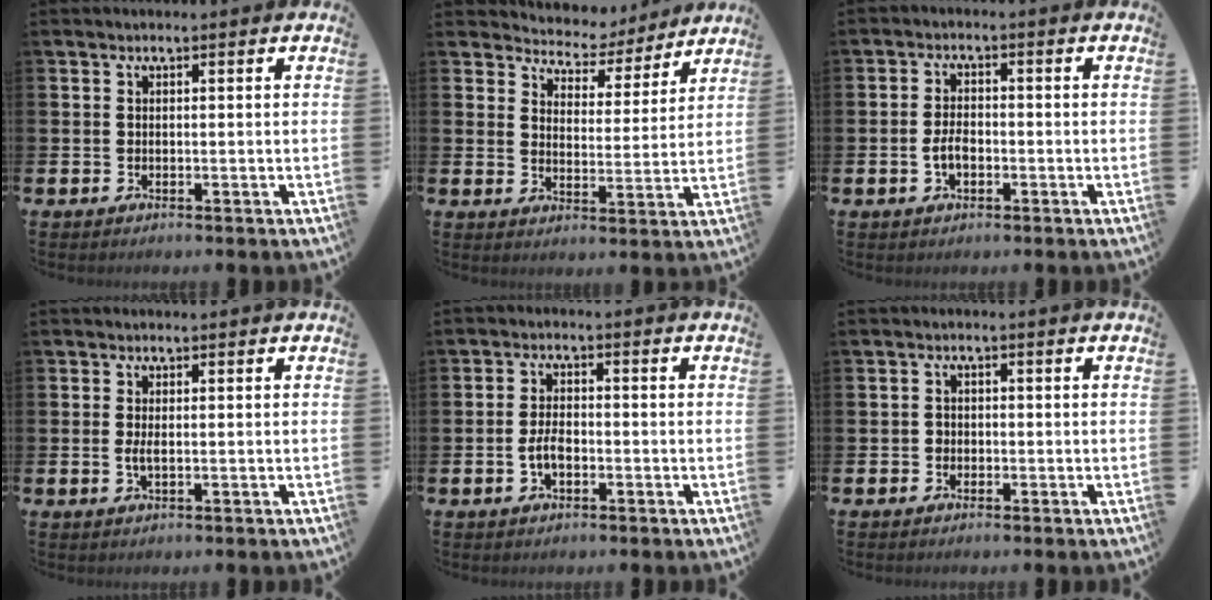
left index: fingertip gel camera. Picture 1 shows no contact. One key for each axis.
{"total": 5.2, "fx": 4.9, "fy": 1.9, "fz": 0.0, "tx": -0.015, "ty": -0.048, "tz": 0.078}
{"total": 2.9, "fx": -0.7, "fy": 1.6, "fz": 2.2, "tx": -0.036, "ty": 0.002, "tz": -0.015}
{"total": 1.8, "fx": 0.0, "fy": 0.7, "fz": 1.6, "tx": -0.026, "ty": 0.000, "tz": -0.002}
{"total": 3.1, "fx": -0.8, "fy": 1.7, "fz": 2.5, "tx": -0.042, "ty": 0.003, "tz": -0.017}
{"total": 1.2, "fx": -0.6, "fy": 1.0, "fz": 0.2, "tx": 0.000, "ty": 0.002, "tz": -0.015}